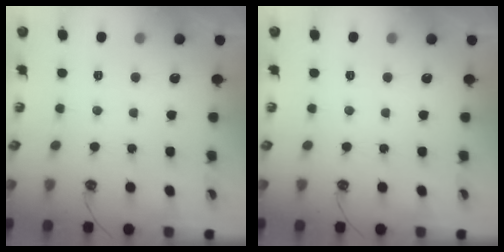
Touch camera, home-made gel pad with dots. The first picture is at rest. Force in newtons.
{"total": 0.0}